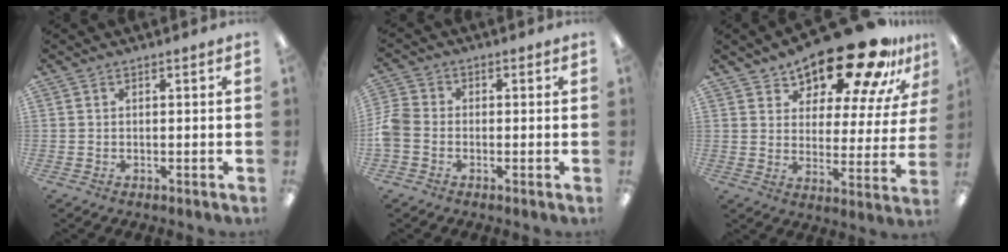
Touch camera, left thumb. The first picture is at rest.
{"total": 5.6, "force": [-1.8, 4.2, 3.2], "torque": [-0.070, 0.015, -0.032]}
{"total": 20.2, "force": [16.7, 6.0, 9.6], "torque": [-0.153, -0.123, 0.281]}